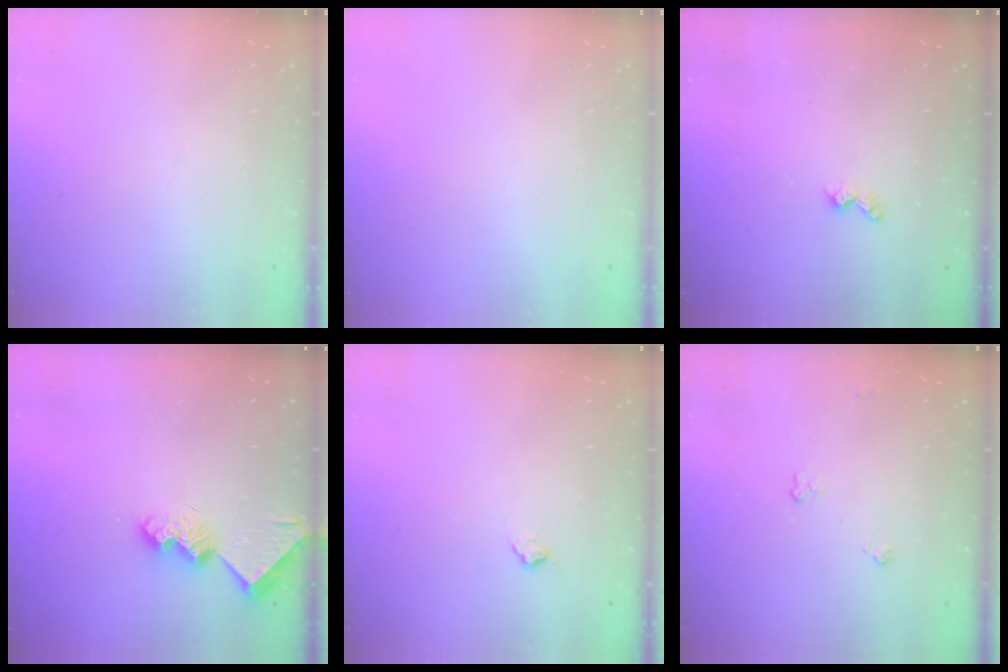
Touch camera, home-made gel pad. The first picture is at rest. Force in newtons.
{"total": 0.0}
{"total": 3.7, "press": 3.6, "slide": 0.7}
{"total": 8.6, "press": 8.6, "slide": 0.1}
{"total": 5.7, "press": 5.7, "slide": 0.7}
{"total": 4.7, "press": 4.7, "slide": 0.6}